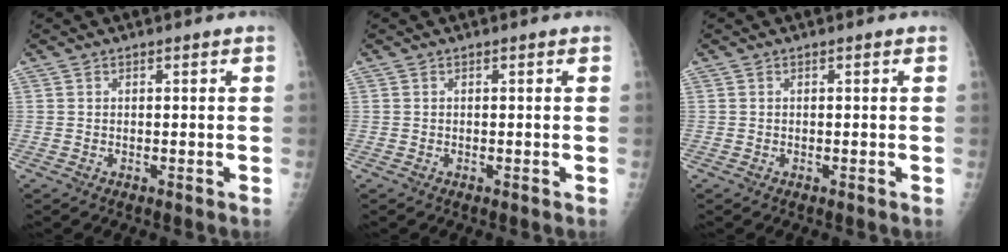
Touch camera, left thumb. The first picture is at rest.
{"total": 0.0}
{"total": 0.0}